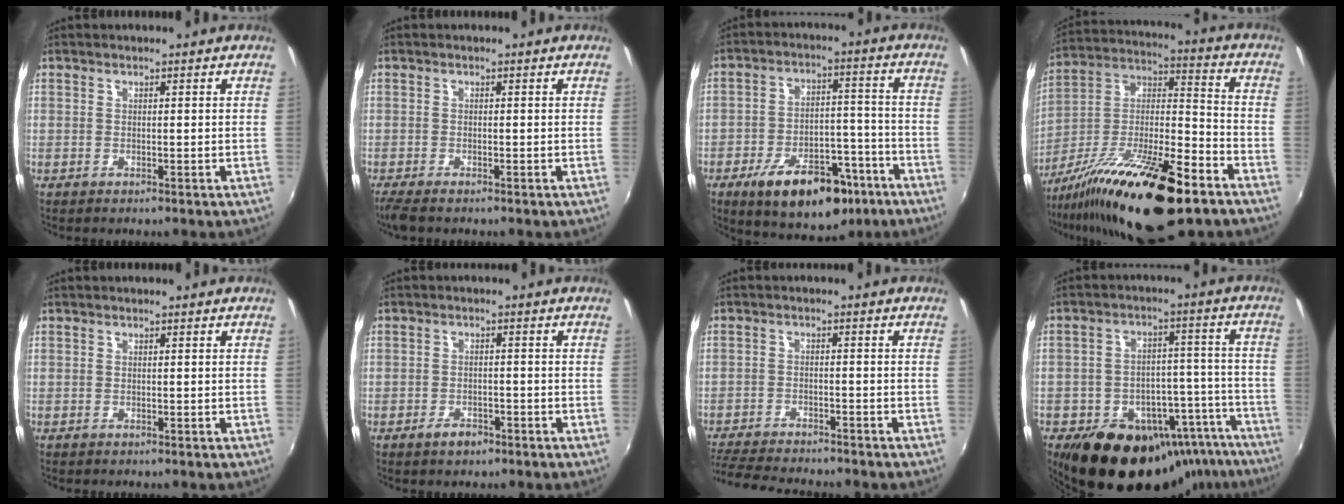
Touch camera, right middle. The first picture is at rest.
{"total": 3.3, "force": [-2.6, 0.6, 2.0], "torque": [-0.044, -0.017, -0.049]}
{"total": 16.5, "force": [-10.1, 8.2, 10.2], "torque": [-0.176, 0.013, -0.139]}
{"total": 24.6, "force": [-15.4, 6.1, 18.2], "torque": [-0.310, -0.026, -0.265]}
{"total": 0.0}
{"total": 2.7, "force": [-1.9, 1.5, 1.1], "torque": [-0.025, 0.001, -0.030]}
{"total": 11.2, "force": [-10.2, 1.9, 4.3], "torque": [-0.111, -0.020, -0.169]}
{"total": 23.1, "force": [-16.8, 12.3, 9.9], "torque": [-0.175, 0.036, -0.205]}